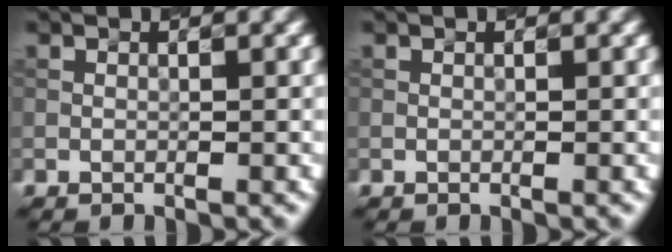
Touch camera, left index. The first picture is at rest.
{"total": 0.0}